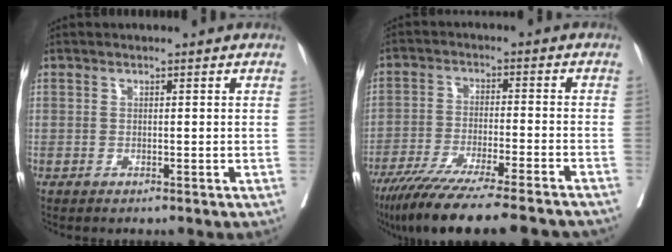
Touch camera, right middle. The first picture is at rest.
{"total": 20.5, "force": [-17.5, 1.1, 10.7], "torque": [-0.144, -0.049, -0.260]}